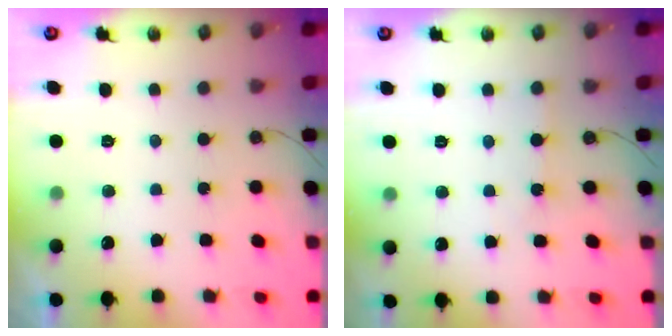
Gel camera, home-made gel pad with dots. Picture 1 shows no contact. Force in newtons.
{"total": 2.3, "press": 2.3, "slide": 0.3}